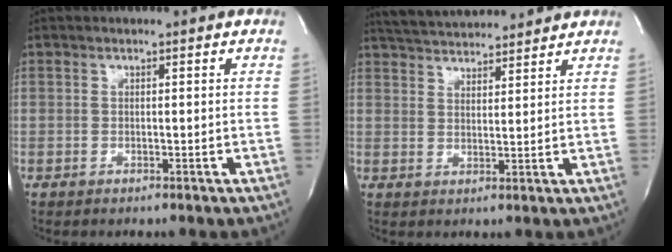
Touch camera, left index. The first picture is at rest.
{"total": 11.5, "force": [10.9, 1.8, 3.4], "torque": [-0.064, 0.020, 0.165]}